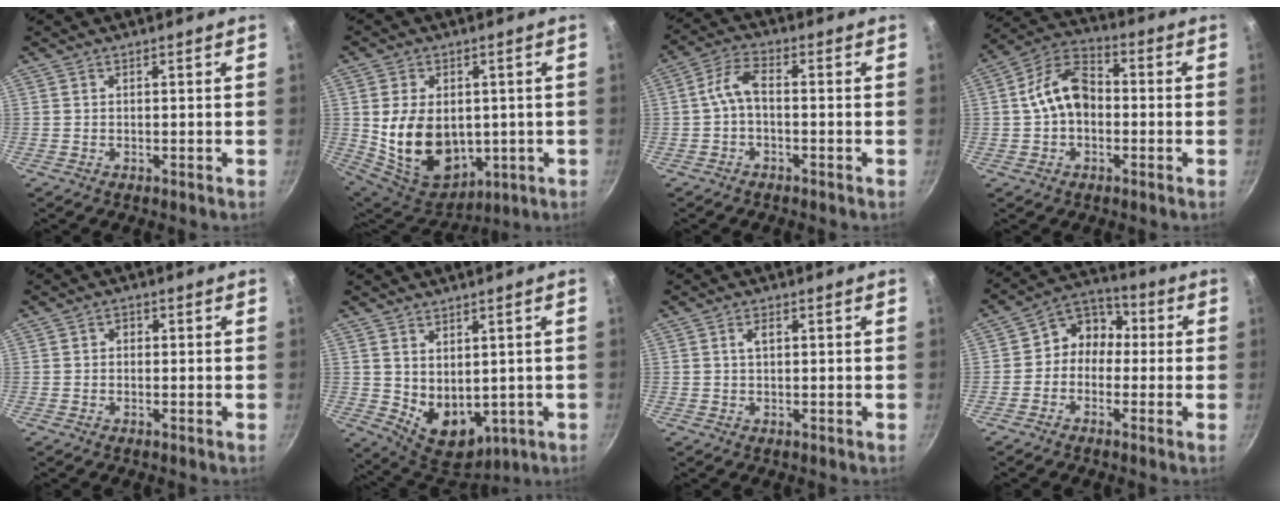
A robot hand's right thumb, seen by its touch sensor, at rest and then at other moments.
{"total": 16.6, "force": [0.1, 12.0, 11.5], "torque": [-0.180, -0.022, 0.031]}
{"total": 4.8, "force": [-1.1, 2.4, 4.1], "torque": [-0.088, 0.028, -0.029]}
{"total": 10.8, "force": [-0.5, 7.5, 7.8], "torque": [-0.112, 0.038, -0.025]}
{"total": 1.5, "force": [0.0, 1.3, 0.8], "torque": [-0.010, 0.005, -0.003]}
{"total": 9.9, "force": [1.2, 6.8, 7.0], "torque": [-0.083, -0.030, 0.046]}
{"total": 1.8, "force": [0.4, 1.0, 1.5], "torque": [-0.023, 0.005, 0.008]}
{"total": 8.0, "force": [-0.5, 6.8, 4.1], "torque": [-0.026, 0.034, -0.034]}